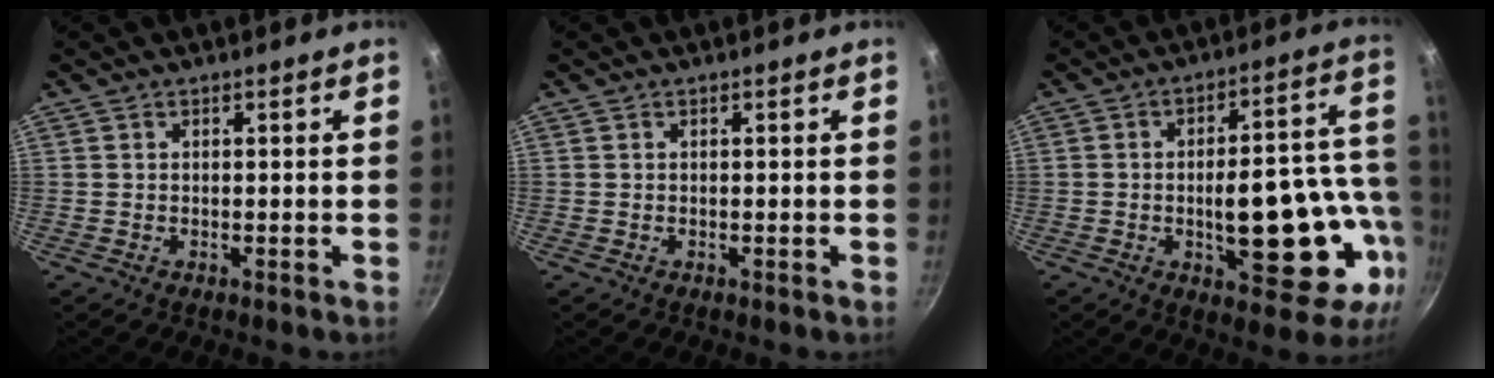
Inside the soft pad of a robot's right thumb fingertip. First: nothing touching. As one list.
[{"total": 0.0}, {"total": 20.5, "force": [-4.6, 8.7, 18.0], "torque": [-0.199, 0.032, -0.056]}]